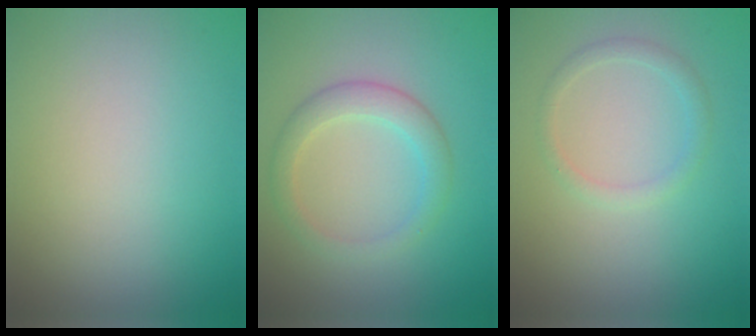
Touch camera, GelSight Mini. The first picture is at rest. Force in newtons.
{"total": 2.8, "press": 2.8, "slide": 0.2}
{"total": 1.4, "press": 1.4, "slide": 0.1}